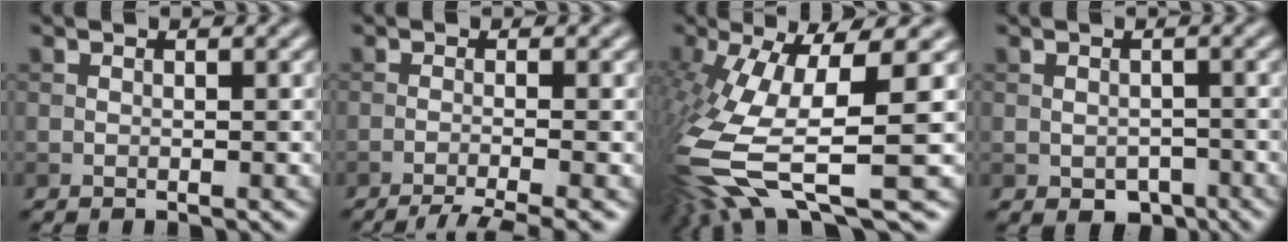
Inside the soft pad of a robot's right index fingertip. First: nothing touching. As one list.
[{"total": 4.5, "force": [-3.0, 0.7, 3.2], "torque": [-0.043, 0.002, -0.062]}, {"total": 12.1, "force": [-3.9, 3.8, 10.9], "torque": [-0.240, -0.015, -0.062]}, {"total": 2.3, "force": [-1.2, 1.5, 1.3], "torque": [-0.017, -0.006, -0.016]}]